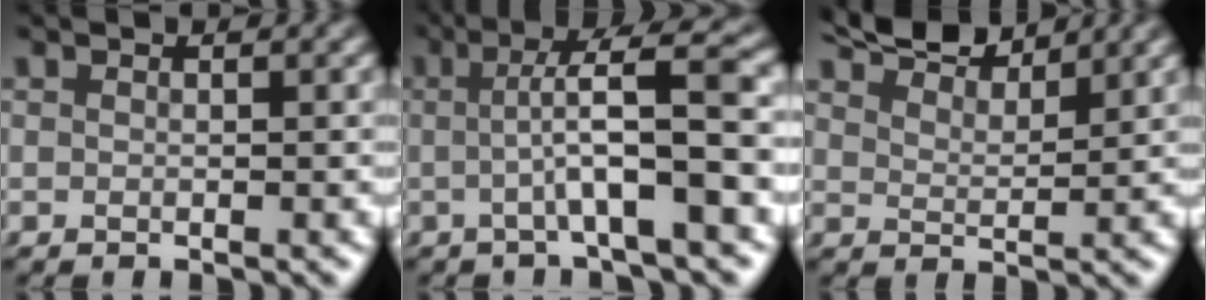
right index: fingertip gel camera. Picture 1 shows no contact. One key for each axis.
{"total": 6.7, "fx": 0.4, "fy": 1.2, "fz": 6.5, "tx": -0.081, "ty": 0.021, "tz": 0.002}
{"total": 6.3, "fx": 5.7, "fy": 1.6, "fz": 2.3, "tx": -0.047, "ty": 0.009, "tz": 0.091}